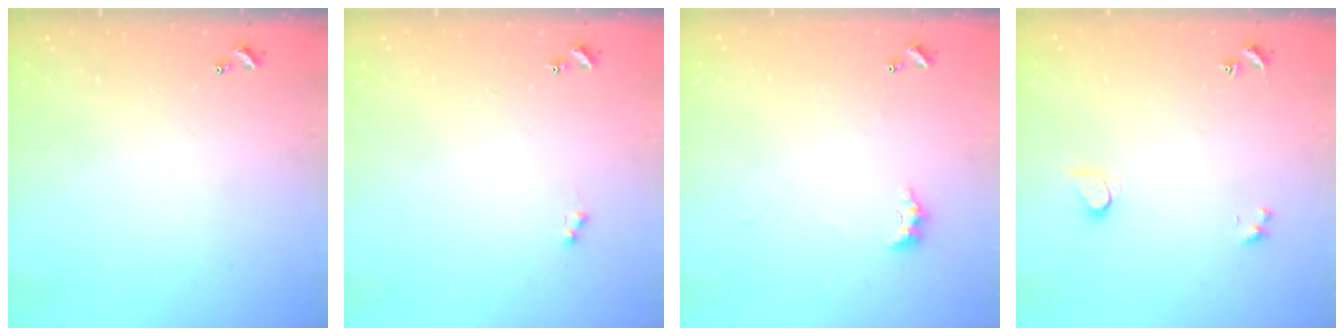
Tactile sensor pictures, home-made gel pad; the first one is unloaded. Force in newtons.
{"total": 1.0, "press": 0.9, "slide": 0.5}
{"total": 3.1, "press": 3.1, "slide": 0.7}
{"total": 1.5, "press": 1.4, "slide": 0.4}